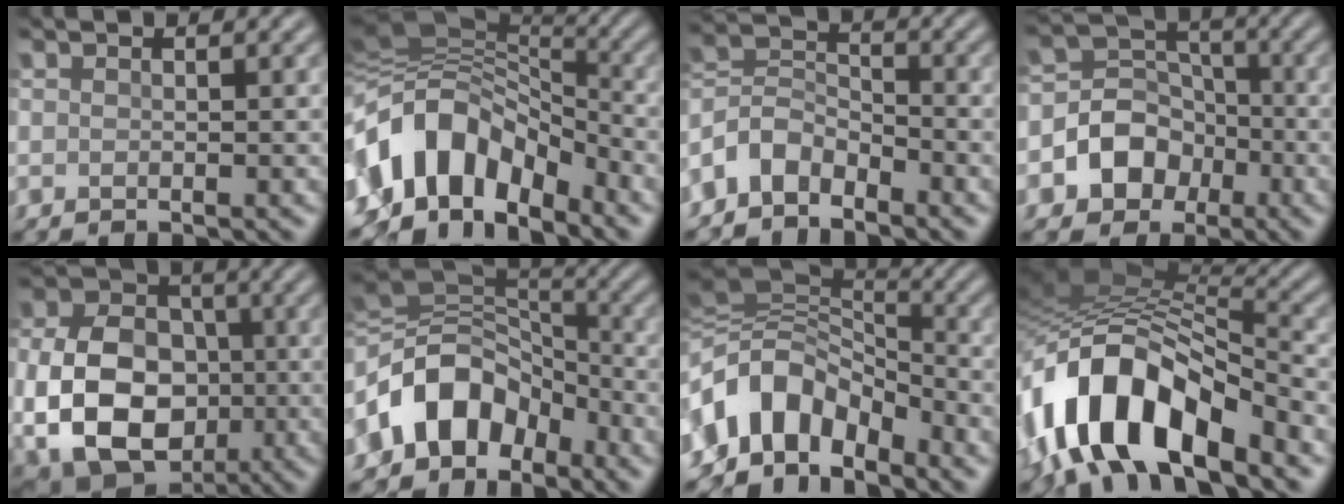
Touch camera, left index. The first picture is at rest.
{"total": 10.8, "force": [-5.8, 6.6, 6.3], "torque": [-0.104, 0.014, -0.117]}
{"total": 4.6, "force": [-3.4, 2.6, 1.8], "torque": [-0.036, 0.005, -0.082]}
{"total": 5.9, "force": [-2.4, 4.9, 2.2], "torque": [-0.014, 0.008, -0.066]}
{"total": 12.5, "force": [-2.0, 9.2, 8.1], "torque": [-0.144, -0.020, -0.034]}
{"total": 9.0, "force": [-4.2, 6.5, 4.7], "torque": [-0.068, 0.015, -0.093]}
{"total": 8.8, "force": [-4.4, 5.7, 5.1], "torque": [-0.081, 0.009, -0.094]}
{"total": 12.5, "force": [-5.8, 5.7, 9.5], "torque": [-0.175, 0.008, -0.114]}